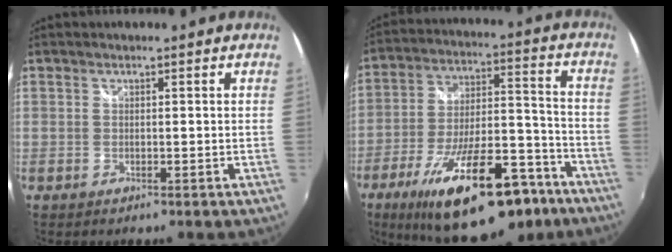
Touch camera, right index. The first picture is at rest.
{"total": 25.8, "force": [-16.5, 9.6, 17.3], "torque": [-0.292, -0.009, -0.240]}